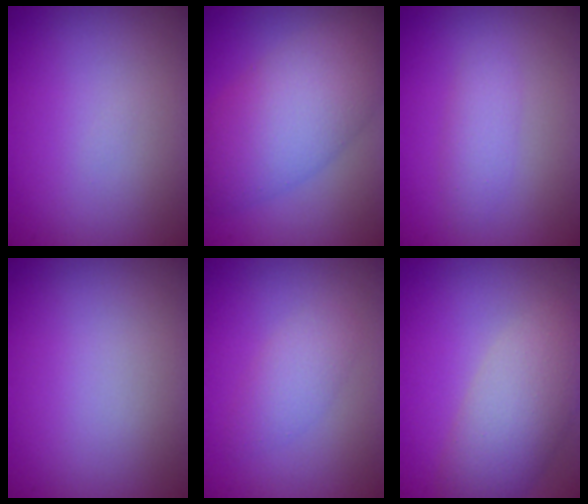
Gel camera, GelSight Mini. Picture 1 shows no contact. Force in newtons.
{"total": 7.9, "press": 7.9, "slide": 0.3}
{"total": 1.7, "press": 1.7, "slide": 0.0}
{"total": 0.0}
{"total": 2.1, "press": 2.1, "slide": 0.0}
{"total": 5.6, "press": 5.6, "slide": 0.3}